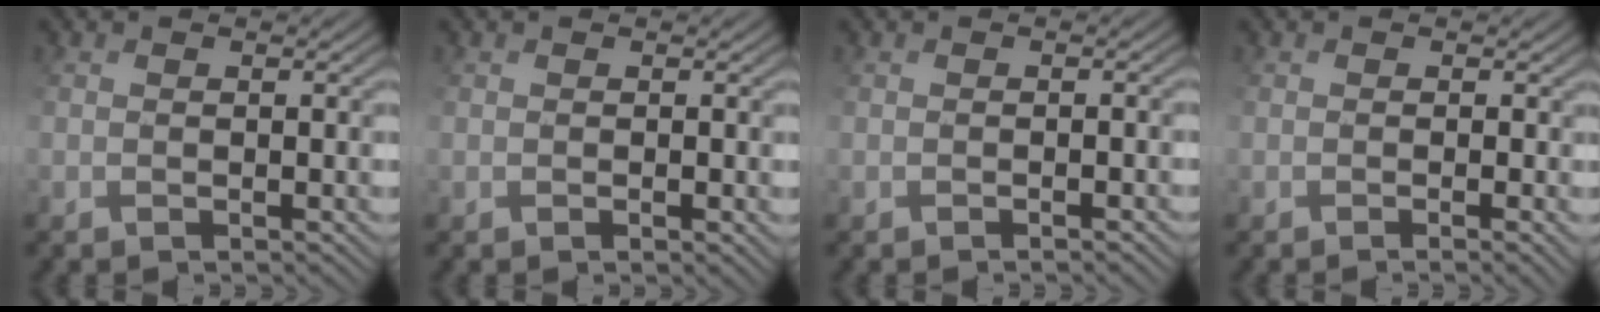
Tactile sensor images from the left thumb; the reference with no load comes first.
{"total": 1.1, "force": [-0.1, 0.8, 0.8], "torque": [-0.016, 0.001, 0.003]}
{"total": 1.4, "force": [-1.1, 0.3, 0.9], "torque": [-0.005, 0.004, -0.002]}
{"total": 2.0, "force": [-0.7, 0.8, 1.7], "torque": [-0.032, -0.007, 0.002]}